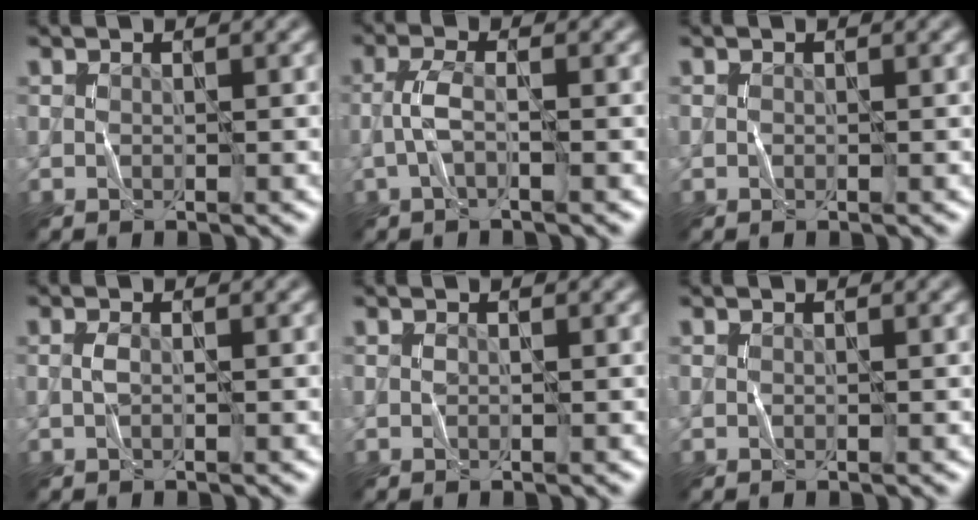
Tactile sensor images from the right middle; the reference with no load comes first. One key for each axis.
{"total": 2.2, "fx": -0.8, "fy": 0.5, "fz": 2.0, "tx": -0.044, "ty": 0.009, "tz": -0.021}
{"total": 0.0}
{"total": 0.9, "fx": -0.2, "fy": 0.2, "fz": 0.8, "tx": -0.020, "ty": 0.001, "tz": -0.006}
{"total": 0.0}
{"total": 0.0}